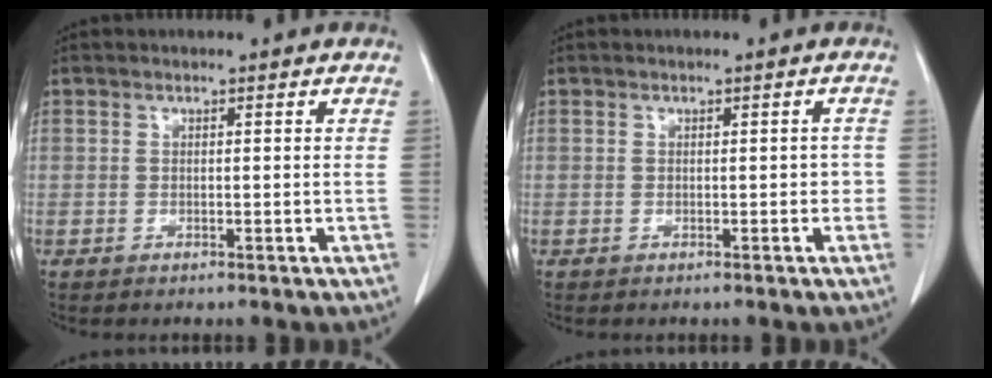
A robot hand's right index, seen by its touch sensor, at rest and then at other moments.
{"total": 1.3, "force": [0.0, 0.9, 0.9], "torque": [-0.004, 0.012, 0.002]}